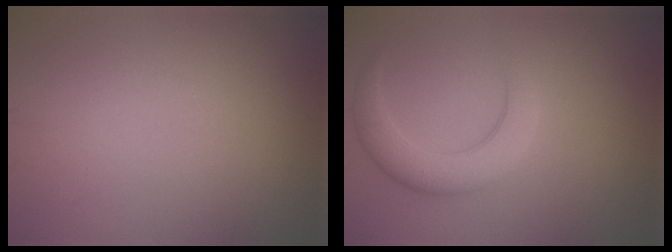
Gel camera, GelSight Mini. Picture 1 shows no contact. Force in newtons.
{"total": 4.0, "press": 4.0, "slide": 0.3}